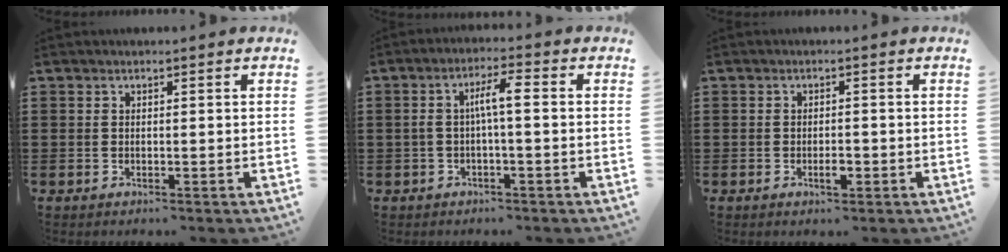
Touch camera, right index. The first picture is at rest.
{"total": 4.5, "force": [-0.2, 0.9, 4.4], "torque": [-0.092, 0.008, -0.011]}
{"total": 2.2, "force": [-0.9, 0.8, 1.8], "torque": [-0.033, -0.001, -0.016]}